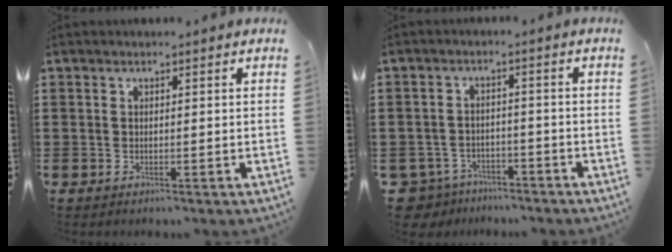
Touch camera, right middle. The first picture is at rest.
{"total": 3.9, "force": [-3.8, 0.9, 0.1], "torque": [-0.032, -0.007, -0.086]}